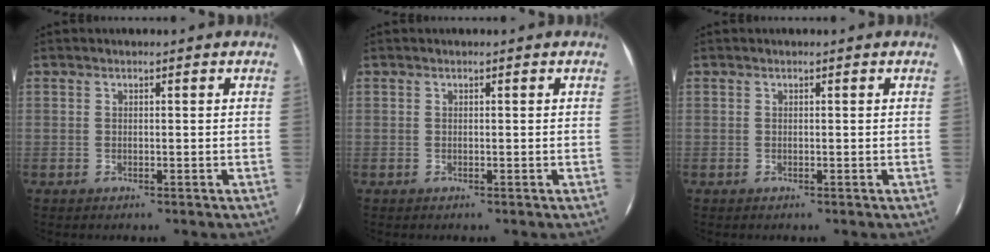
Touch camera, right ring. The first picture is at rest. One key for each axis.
{"total": 0.0}
{"total": 0.0}